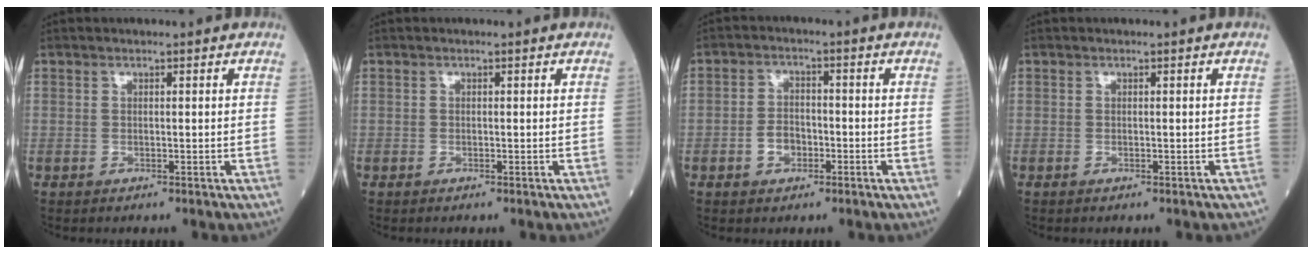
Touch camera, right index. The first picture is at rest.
{"total": 0.0}
{"total": 3.8, "force": [-1.5, 2.6, 2.3], "torque": [-0.046, 0.007, -0.025]}
{"total": 0.6, "force": [-0.2, 0.3, 0.4], "torque": [-0.009, -0.003, 0.000]}